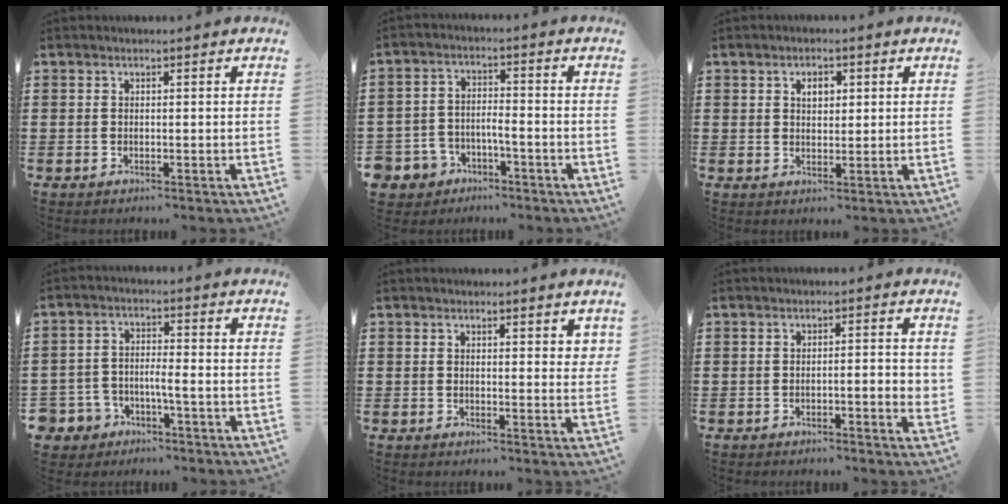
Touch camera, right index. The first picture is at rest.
{"total": 4.6, "force": [-4.0, 2.2, 0.7], "torque": [-0.048, -0.001, -0.090]}
{"total": 2.7, "force": [1.0, 1.7, 1.8], "torque": [-0.034, 0.007, 0.016]}
{"total": 3.9, "force": [-2.9, 2.0, 1.6], "torque": [-0.055, -0.003, -0.065]}
{"total": 1.7, "force": [1.5, 0.5, 0.5], "torque": [-0.004, 0.002, 0.028]}
{"total": 2.9, "force": [-0.8, 0.4, 2.8], "torque": [-0.046, 0.000, -0.015]}